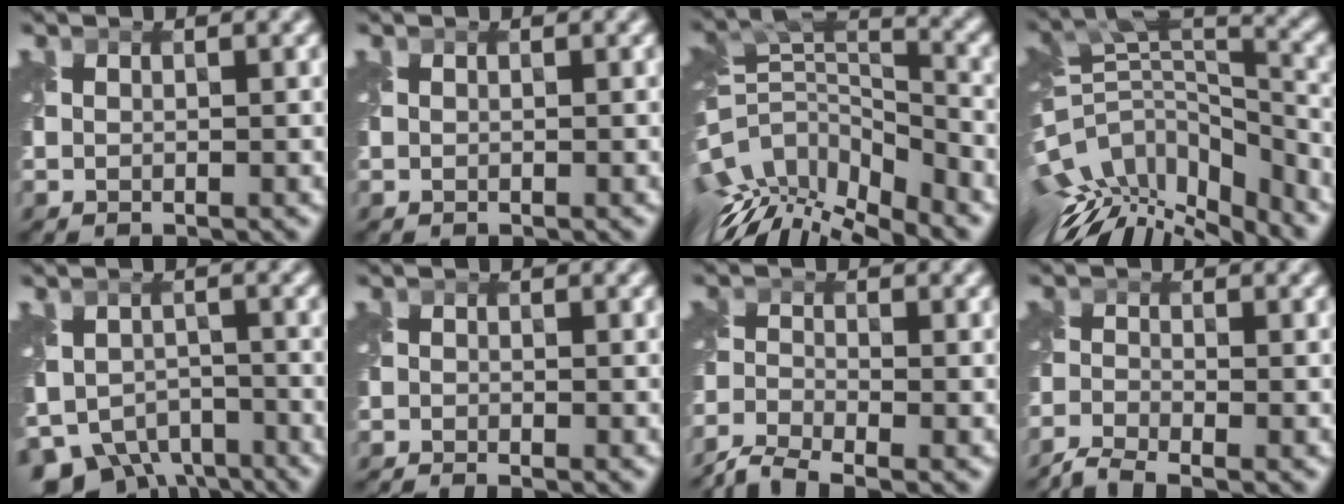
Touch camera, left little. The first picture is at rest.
{"total": 0.0}
{"total": 11.6, "force": [-7.5, 4.6, 7.5], "torque": [-0.155, 0.009, -0.123]}
{"total": 11.2, "force": [-6.4, 5.1, 7.7], "torque": [-0.155, 0.016, -0.105]}
{"total": 6.9, "force": [-4.5, 4.3, 3.0], "torque": [-0.057, -0.025, -0.077]}
{"total": 2.2, "force": [-2.0, 0.1, 0.8], "torque": [-0.016, -0.011, -0.042]}
{"total": 4.6, "force": [-4.1, 1.0, 2.0], "torque": [-0.045, -0.013, -0.091]}
{"total": 3.4, "force": [-3.1, 0.5, 1.4], "torque": [-0.030, -0.013, -0.075]}